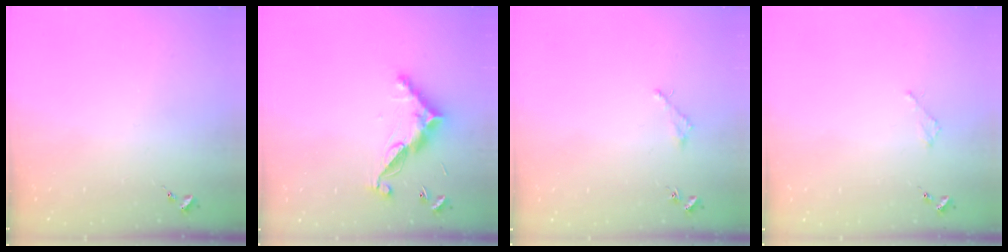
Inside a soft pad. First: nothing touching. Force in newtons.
{"total": 12.2, "press": 12.1, "slide": 0.3}
{"total": 1.6, "press": 1.6, "slide": 0.2}
{"total": 2.1, "press": 2.1, "slide": 0.2}